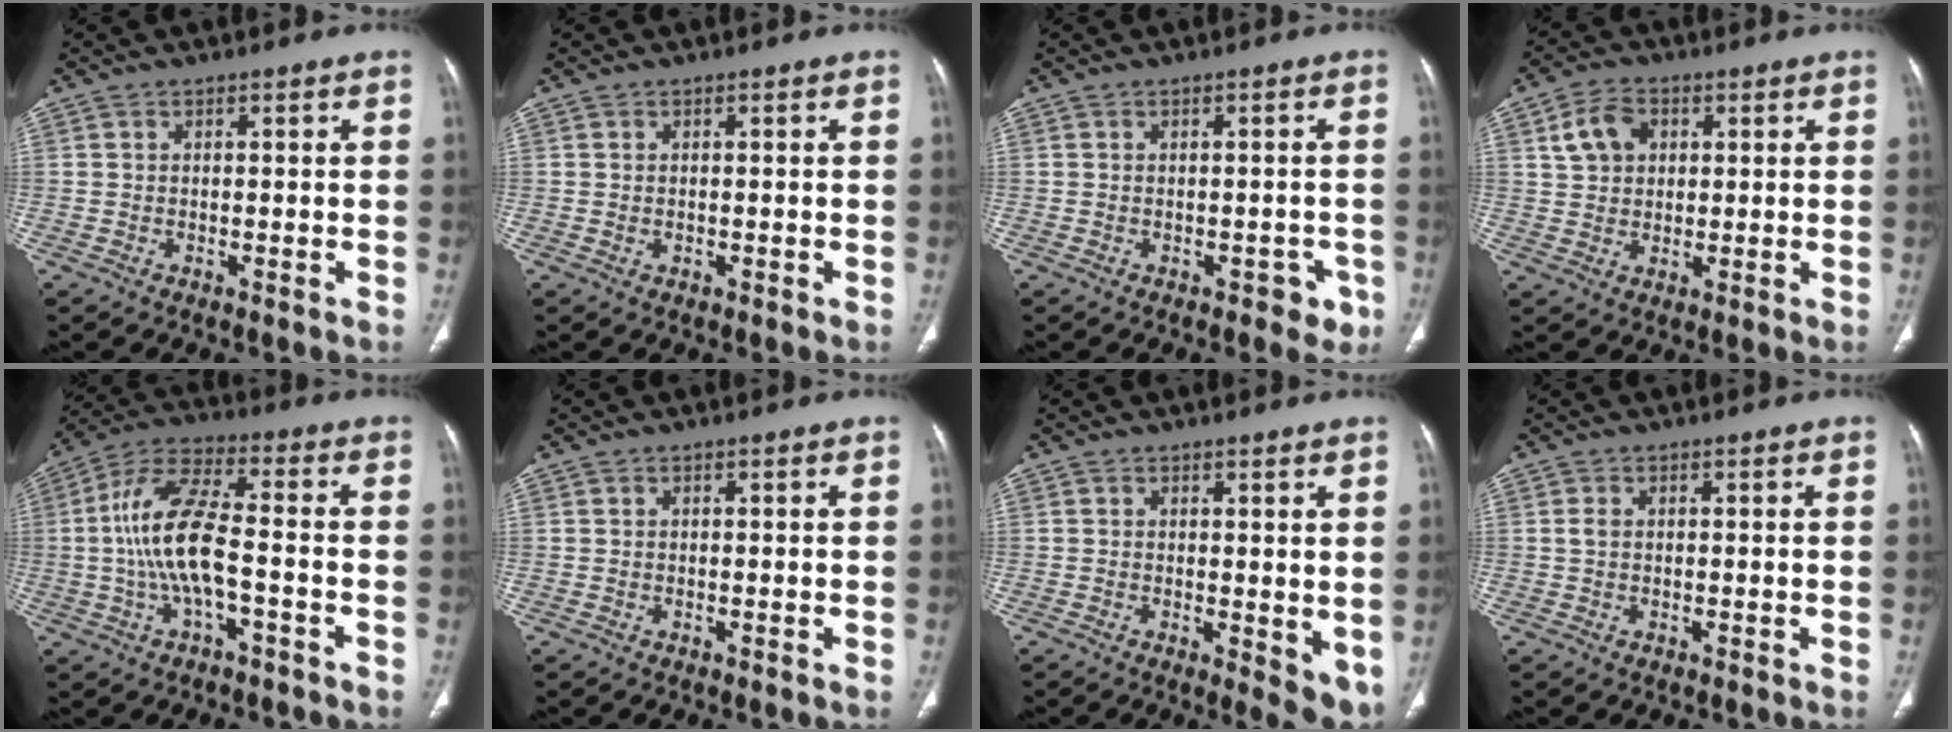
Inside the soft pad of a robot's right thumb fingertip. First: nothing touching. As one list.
[{"total": 0.6, "force": [-0.1, 0.4, 0.4], "torque": [-0.014, 0.004, 0.003]}, {"total": 3.2, "force": [-1.6, 2.1, 1.9], "torque": [-0.004, 0.010, -0.016]}, {"total": 6.9, "force": [2.3, 5.1, 3.9], "torque": [-0.057, 0.003, 0.040]}, {"total": 12.8, "force": [-2.0, 4.6, 11.8], "torque": [-0.250, 0.040, -0.038]}, {"total": 0.0}, {"total": 6.1, "force": [-0.1, 2.4, 5.6], "torque": [-0.067, -0.017, 0.003]}, {"total": 1.1, "force": [0.1, 0.8, 0.8], "torque": [-0.017, 0.001, 0.001]}]